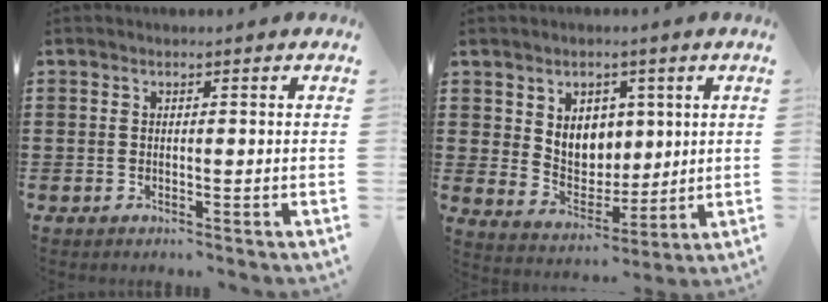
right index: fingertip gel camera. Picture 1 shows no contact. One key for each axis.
{"total": 5.9, "fx": 2.6, "fy": 5.1, "fz": 1.5, "tx": -0.041, "ty": -0.005, "tz": 0.045}